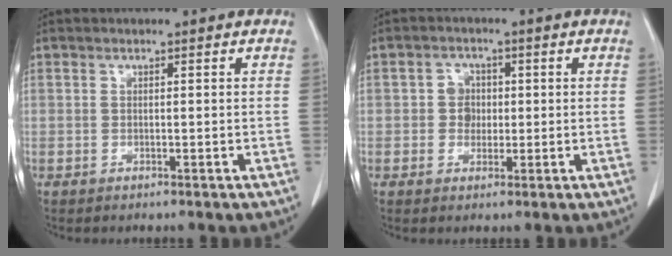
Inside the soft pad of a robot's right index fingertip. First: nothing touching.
{"total": 3.6, "force": [0.1, 3.2, 1.7], "torque": [-0.027, 0.014, 0.004]}